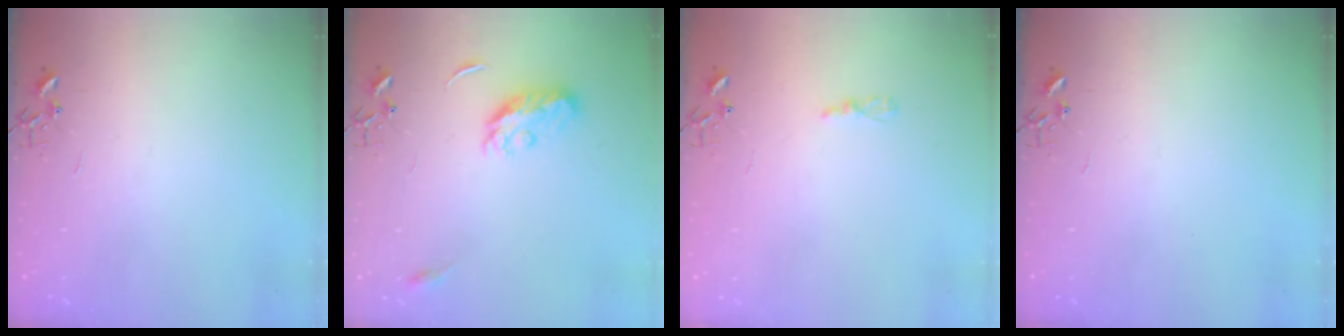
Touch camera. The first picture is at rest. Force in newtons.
{"total": 9.2, "press": 9.2, "slide": 0.1}
{"total": 2.9, "press": 2.9, "slide": 0.4}
{"total": 0.0}